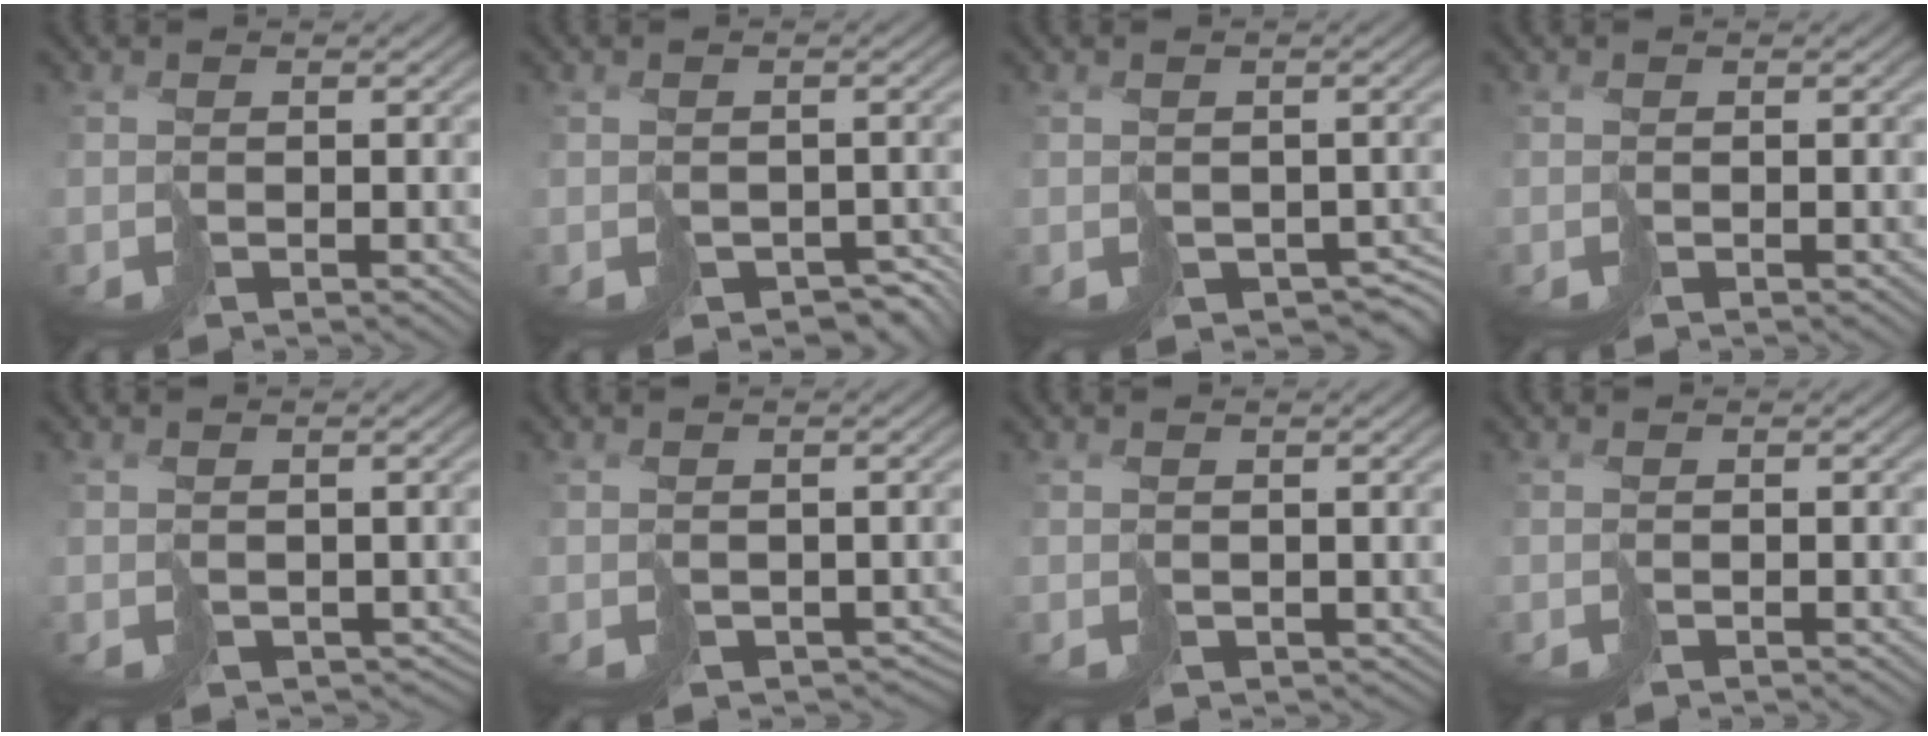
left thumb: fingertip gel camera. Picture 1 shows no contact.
{"total": 3.9, "force": [-2.4, 2.6, 1.7], "torque": [-0.033, -0.018, -0.029]}
{"total": 3.4, "force": [-1.2, 2.6, 1.9], "torque": [-0.035, -0.023, -0.016]}
{"total": 0.0}
{"total": 2.0, "force": [0.0, 1.7, 0.9], "torque": [-0.025, -0.012, 0.001]}
{"total": 2.4, "force": [-0.4, 2.1, 1.2], "torque": [-0.029, -0.017, -0.004]}
{"total": 1.0, "force": [0.4, 0.8, 0.2], "torque": [-0.011, -0.004, 0.010]}
{"total": 0.0}